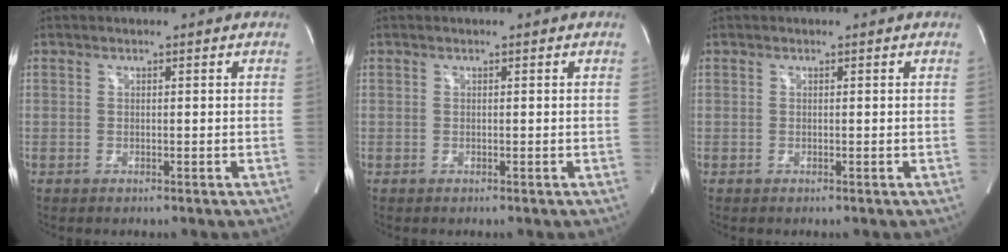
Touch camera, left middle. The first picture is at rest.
{"total": 0.0}
{"total": 0.0}